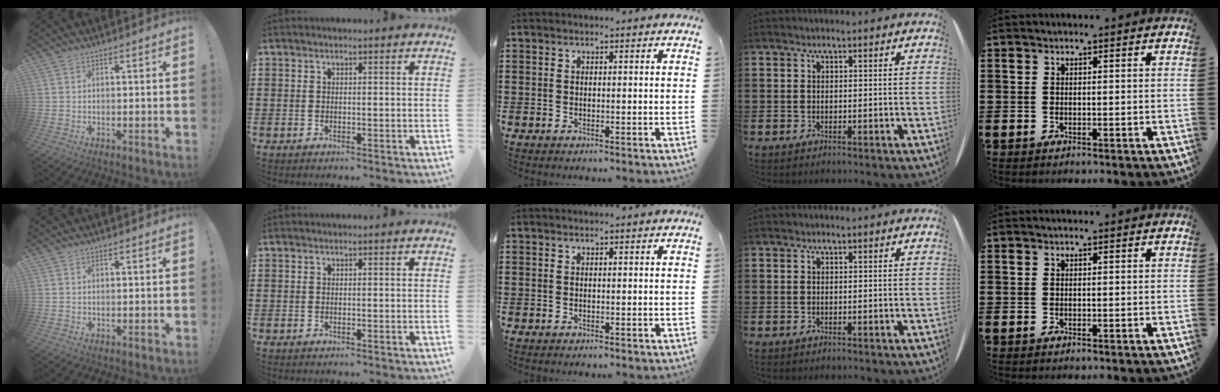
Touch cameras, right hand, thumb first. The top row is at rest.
{}